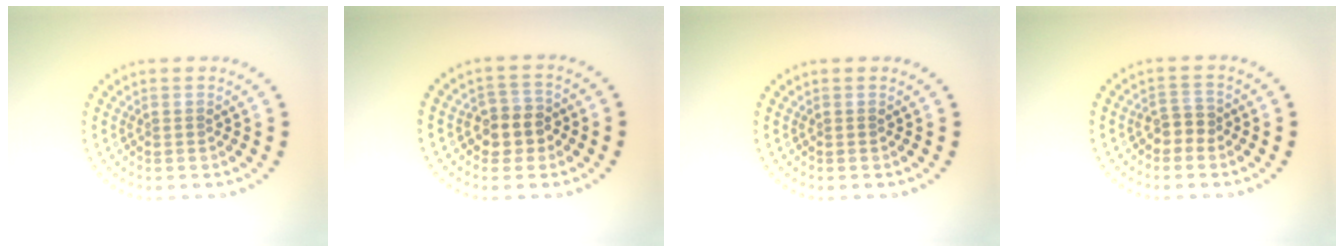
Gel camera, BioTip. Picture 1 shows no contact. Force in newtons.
{"total": 3.1, "press": 2.9, "slide": 1.1}
{"total": 0.0}
{"total": 1.9, "press": 1.7, "slide": 0.9}